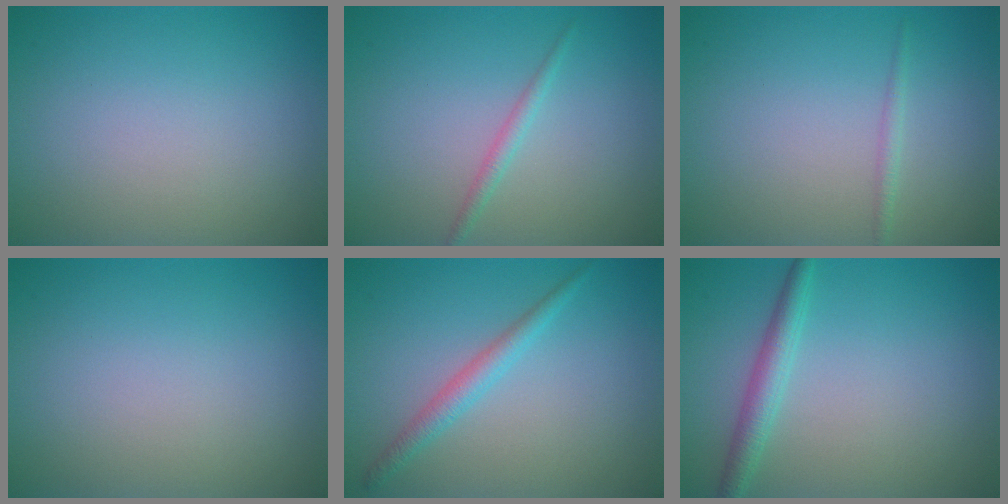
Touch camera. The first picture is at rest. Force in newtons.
{"total": 1.1, "press": 1.1, "slide": 0.0}
{"total": 0.8, "press": 0.8, "slide": 0.1}
{"total": 0.0}
{"total": 2.0, "press": 2.0, "slide": 0.0}
{"total": 2.3, "press": 2.3, "slide": 0.1}